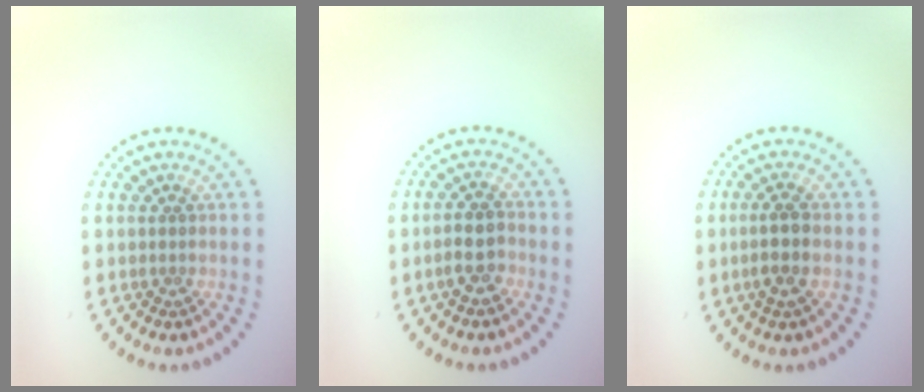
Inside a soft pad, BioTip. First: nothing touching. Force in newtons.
{"total": 2.4, "press": 2.2, "slide": 0.7}
{"total": 2.4, "press": 2.2, "slide": 1.0}